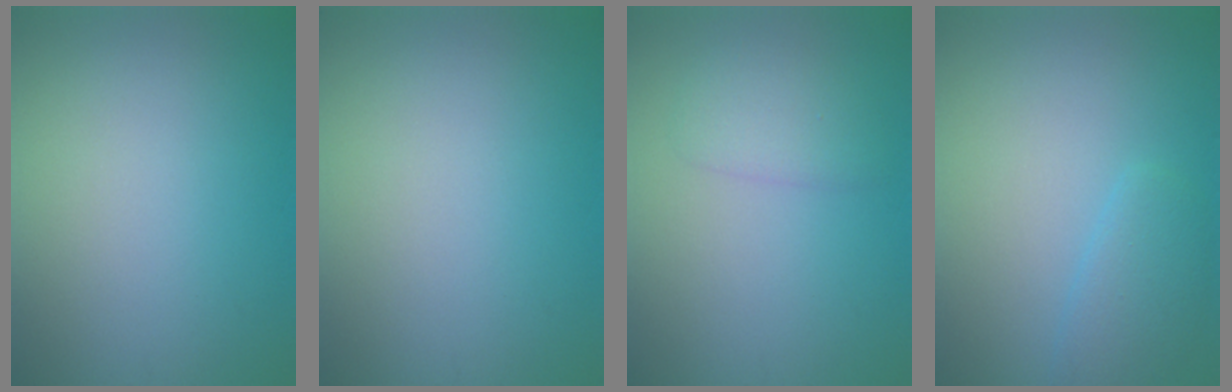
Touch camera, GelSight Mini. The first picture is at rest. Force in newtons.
{"total": 0.0}
{"total": 1.9, "press": 1.9, "slide": 0.1}
{"total": 2.4, "press": 2.4, "slide": 0.2}